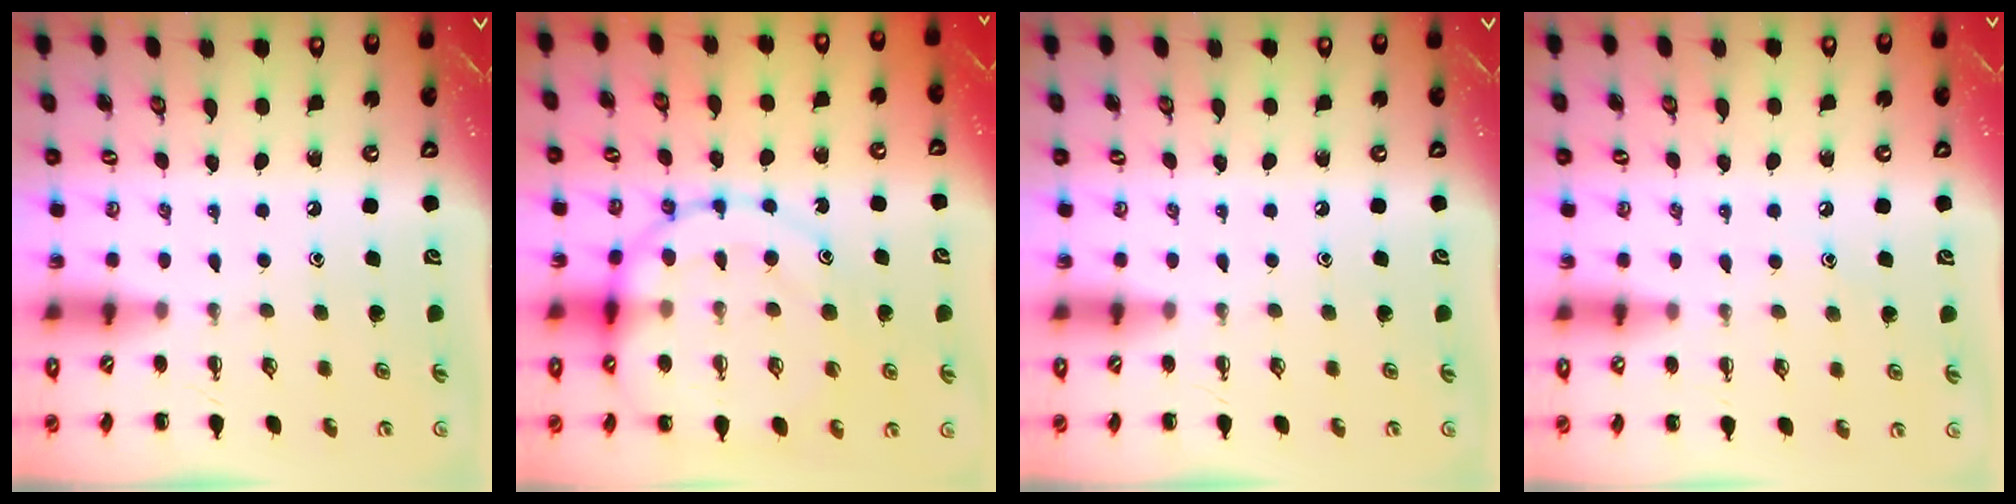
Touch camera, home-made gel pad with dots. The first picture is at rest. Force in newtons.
{"total": 18.3, "press": 18.2, "slide": 2.1}
{"total": 0.0}
{"total": 6.0, "press": 5.8, "slide": 1.7}